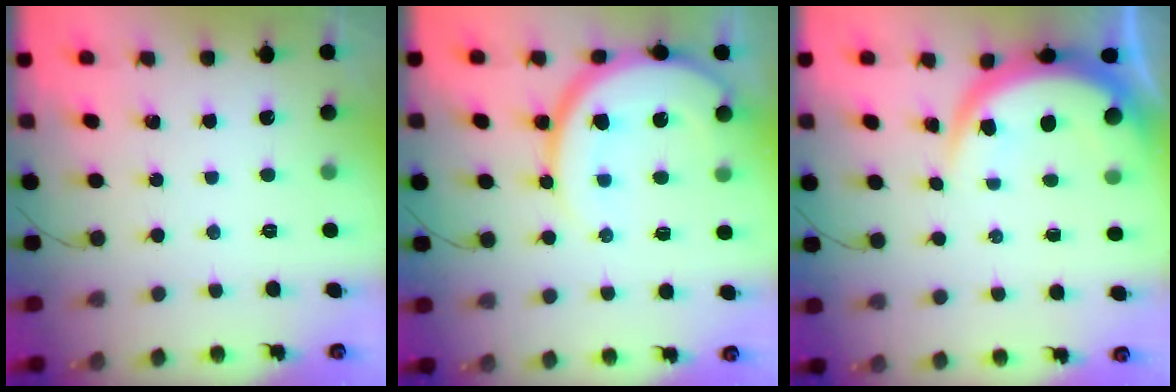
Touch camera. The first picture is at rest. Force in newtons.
{"total": 14.5, "press": 14.4, "slide": 1.6}
{"total": 8.2, "press": 8.1, "slide": 1.0}